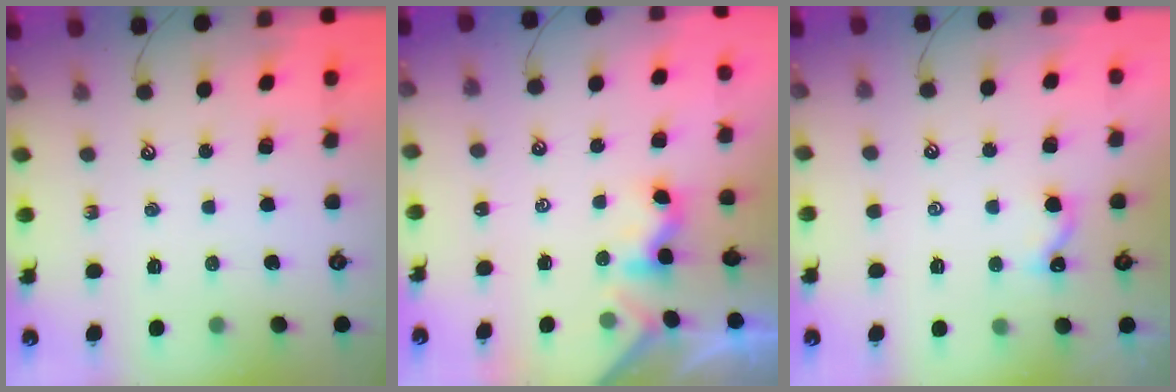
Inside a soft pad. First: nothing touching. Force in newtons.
{"total": 1.7, "press": 1.6, "slide": 0.5}
{"total": 1.7, "press": 1.7, "slide": 0.3}